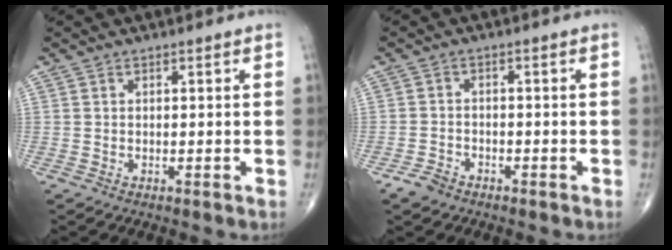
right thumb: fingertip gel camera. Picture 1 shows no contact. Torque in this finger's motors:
{"motor_torque": [0.21, -0.07, -0.25, -0.20, -0.05]}